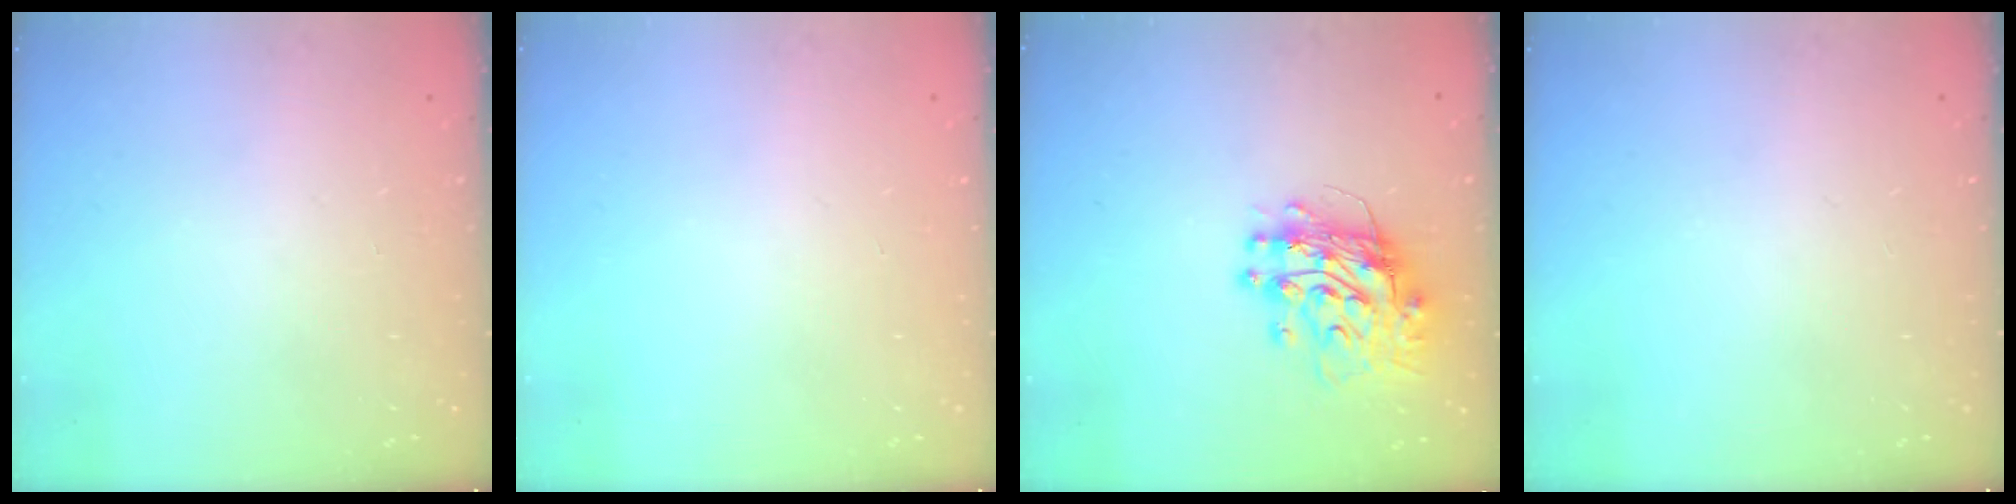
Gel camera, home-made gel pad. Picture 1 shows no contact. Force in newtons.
{"total": 0.0}
{"total": 11.4, "press": 11.4, "slide": 1.0}
{"total": 0.0}